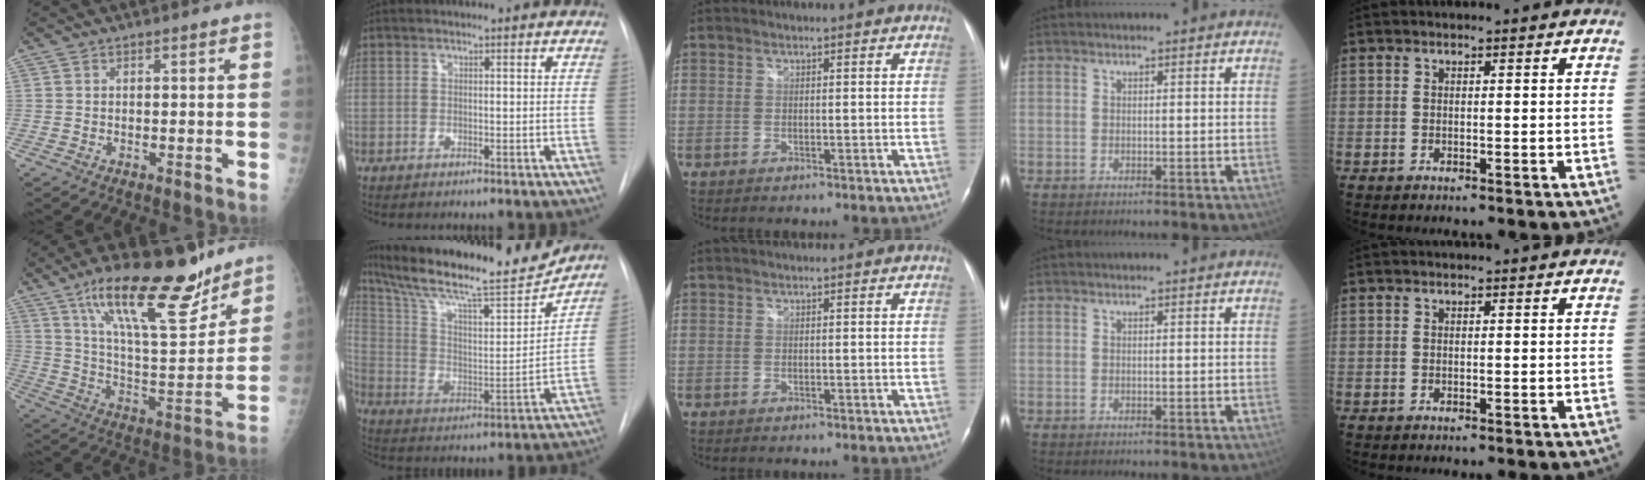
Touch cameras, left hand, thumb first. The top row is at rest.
{"thumb": {"total": 22.8, "force": [15.4, 7.0, 15.3], "torque": [-0.216, -0.074, 0.260]}, "index": {"total": 21.5, "force": [18.6, 2.6, 10.4], "torque": [-0.186, -0.009, 0.296]}}